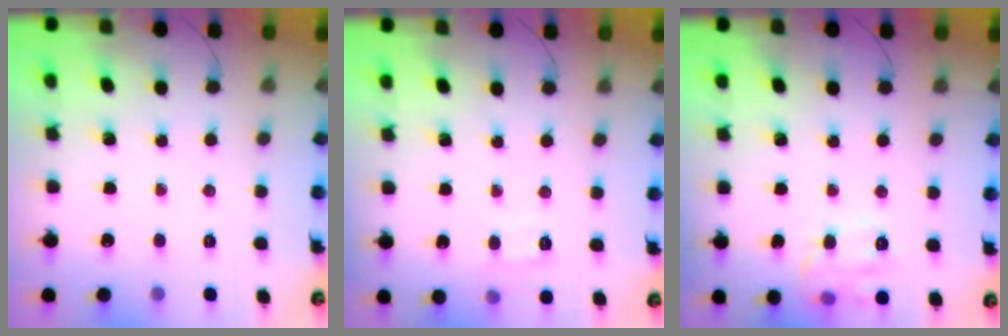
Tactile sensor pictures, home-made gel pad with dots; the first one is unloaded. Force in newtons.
{"total": 6.1, "press": 5.9, "slide": 1.6}
{"total": 10.8, "press": 10.8, "slide": 0.5}